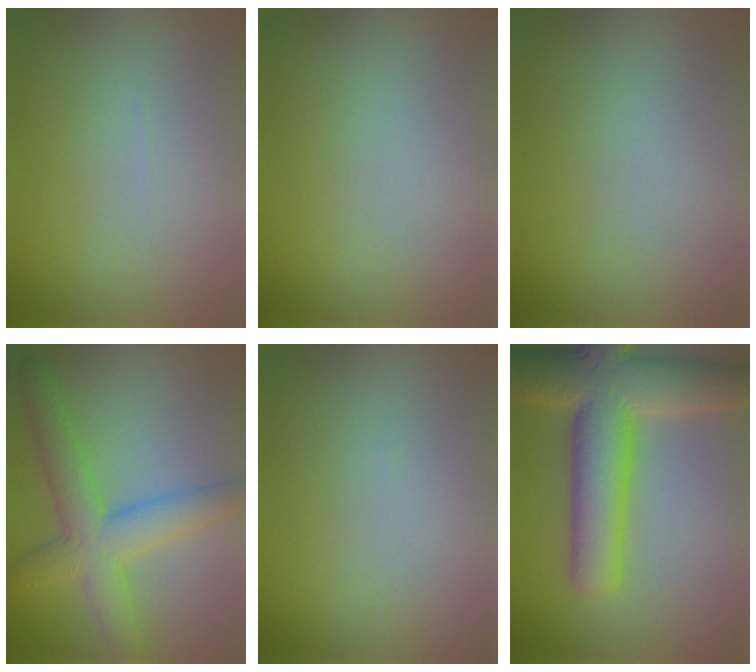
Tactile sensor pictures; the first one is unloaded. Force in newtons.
{"total": 0.0}
{"total": 0.0}
{"total": 6.4, "press": 6.4, "slide": 0.2}
{"total": 0.0}
{"total": 11.3, "press": 11.3, "slide": 0.7}